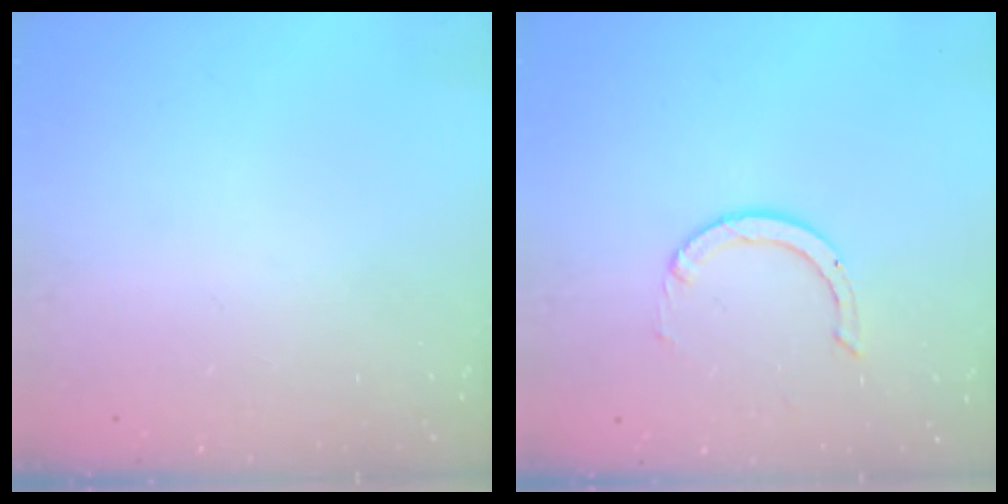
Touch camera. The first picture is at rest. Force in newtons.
{"total": 2.8, "press": 2.8, "slide": 0.2}